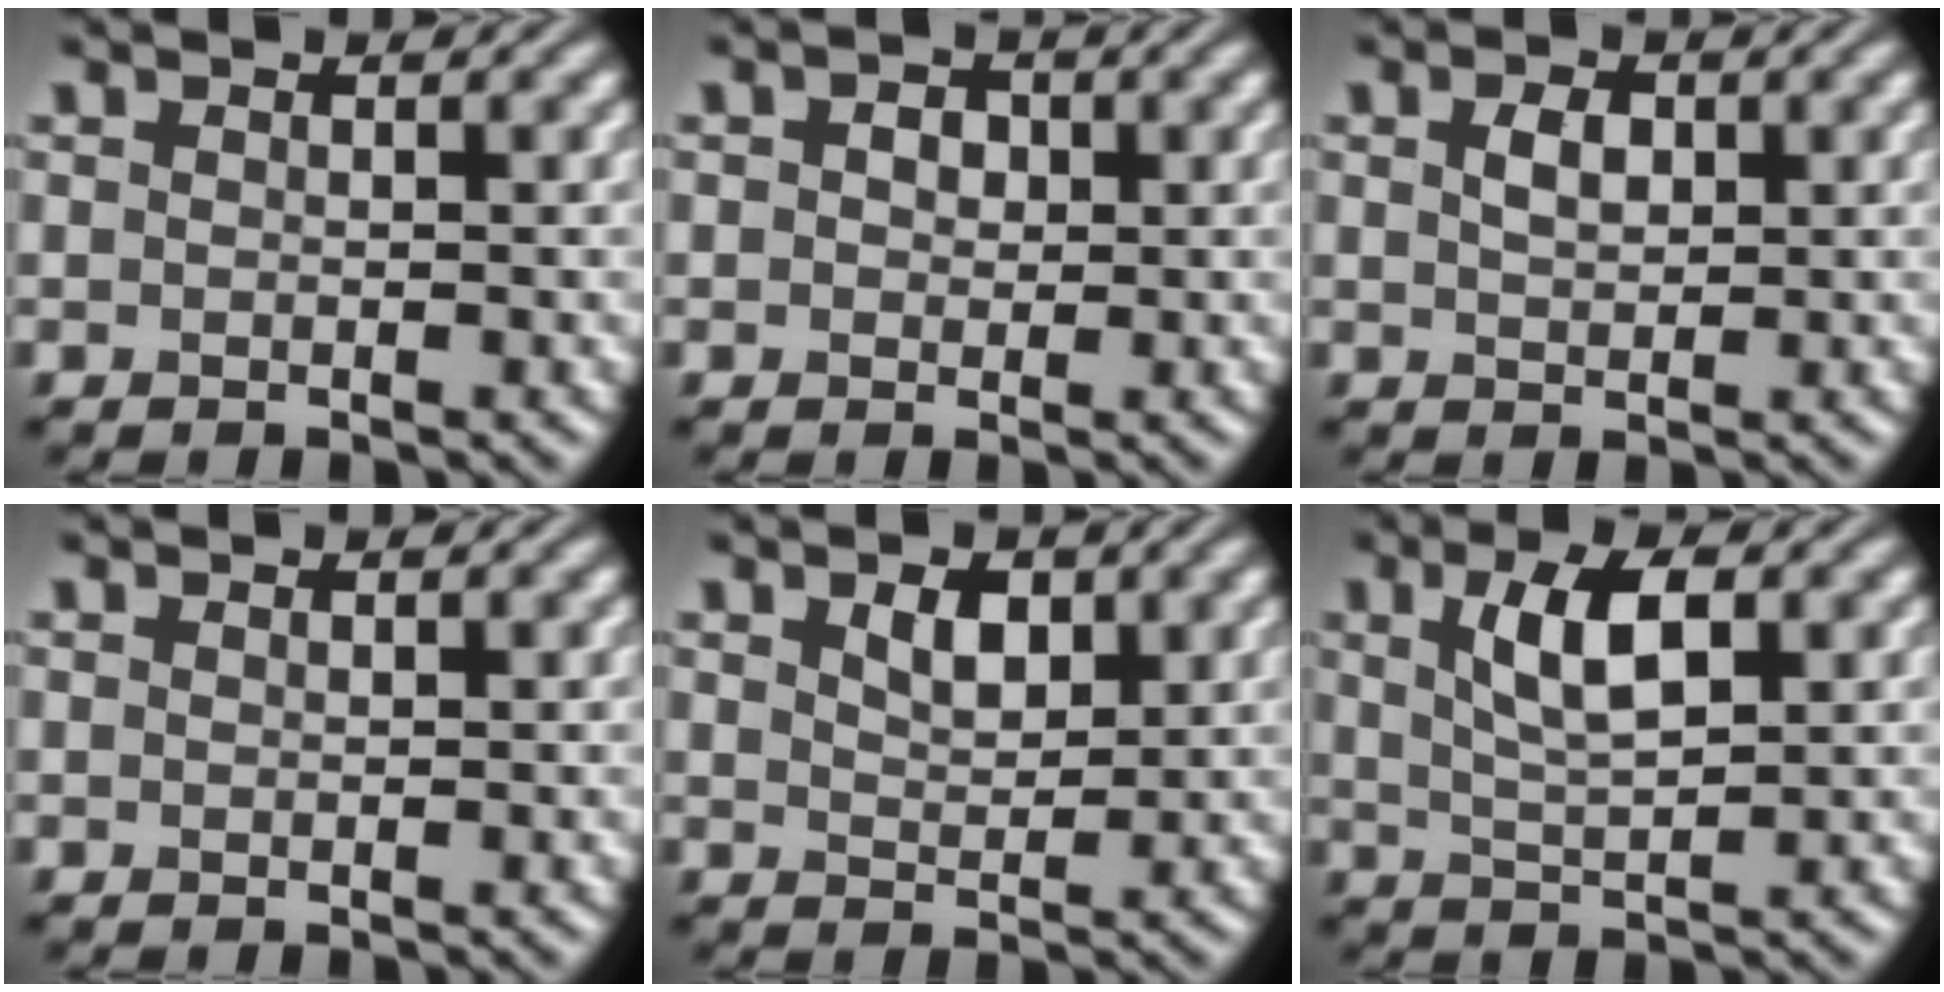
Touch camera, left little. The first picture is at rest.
{"total": 2.0, "force": [0.5, 1.5, 1.2], "torque": [-0.014, 0.007, -0.003]}
{"total": 2.0, "force": [0.6, 1.2, 1.5], "torque": [-0.030, 0.002, 0.012]}
{"total": 0.0}
{"total": 2.4, "force": [1.1, 1.3, 1.6], "torque": [-0.031, 0.001, 0.022]}
{"total": 4.9, "force": [1.6, 1.8, 4.2], "torque": [-0.085, 0.005, 0.029]}